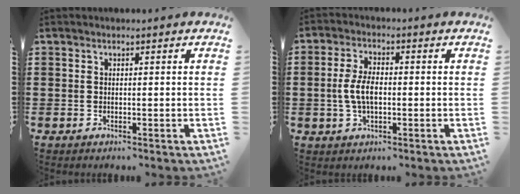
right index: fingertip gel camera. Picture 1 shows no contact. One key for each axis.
{"total": 5.3, "fx": -0.5, "fy": 2.7, "fz": 4.6, "tx": -0.106, "ty": -0.001, "tz": -0.015}